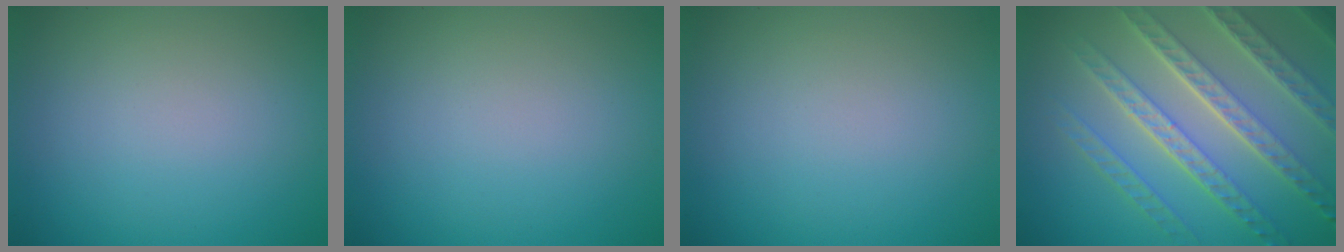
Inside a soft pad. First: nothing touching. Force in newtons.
{"total": 0.0}
{"total": 0.0}
{"total": 8.2, "press": 5.8, "slide": 5.8}